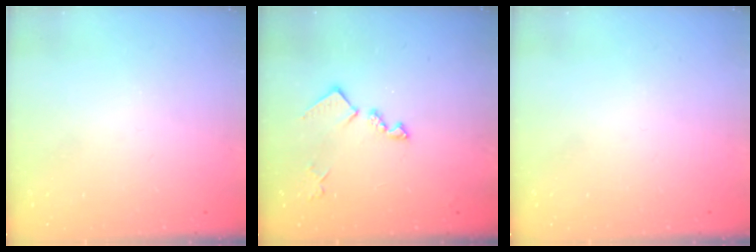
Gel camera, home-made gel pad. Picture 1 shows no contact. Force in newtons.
{"total": 12.0, "press": 12.0, "slide": 0.4}
{"total": 0.0}